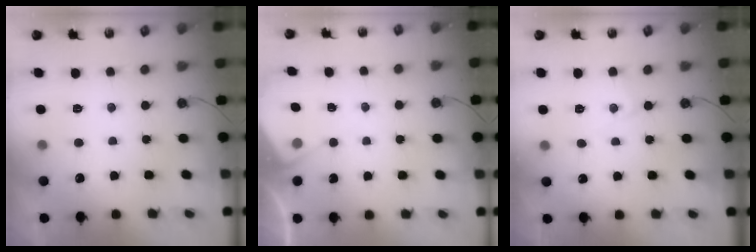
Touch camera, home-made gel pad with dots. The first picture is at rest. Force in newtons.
{"total": 3.7, "press": 3.7, "slide": 0.6}
{"total": 4.6, "press": 4.5, "slide": 0.7}